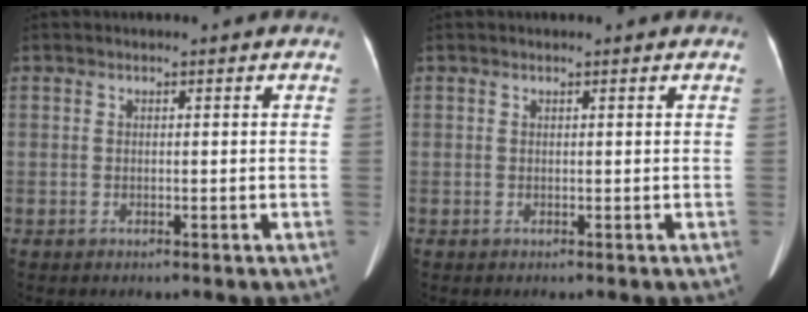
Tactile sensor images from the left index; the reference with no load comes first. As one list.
[{"total": 0.0}]